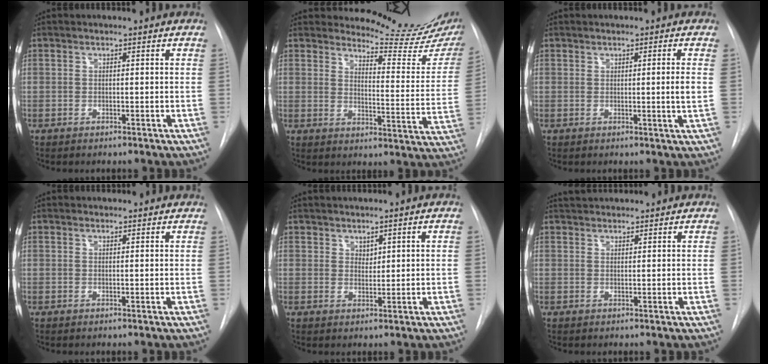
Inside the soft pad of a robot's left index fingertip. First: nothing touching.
{"total": 14.4, "force": [14.0, 0.7, 3.4], "torque": [-0.043, -0.099, 0.162]}
{"total": 2.2, "force": [0.3, -0.5, 2.1], "torque": [-0.030, -0.004, 0.005]}
{"total": 3.0, "force": [2.9, 0.7, 0.1], "torque": [-0.005, 0.012, 0.030]}
{"total": 1.7, "force": [1.4, 0.8, 0.4], "torque": [0.000, 0.000, 0.025]}
{"total": 4.8, "force": [4.6, 0.7, 1.1], "torque": [-0.016, 0.039, 0.073]}